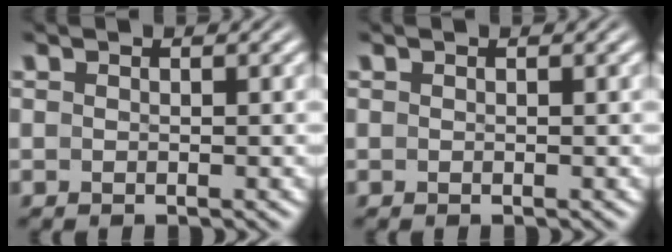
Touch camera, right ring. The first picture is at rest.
{"total": 0.0}